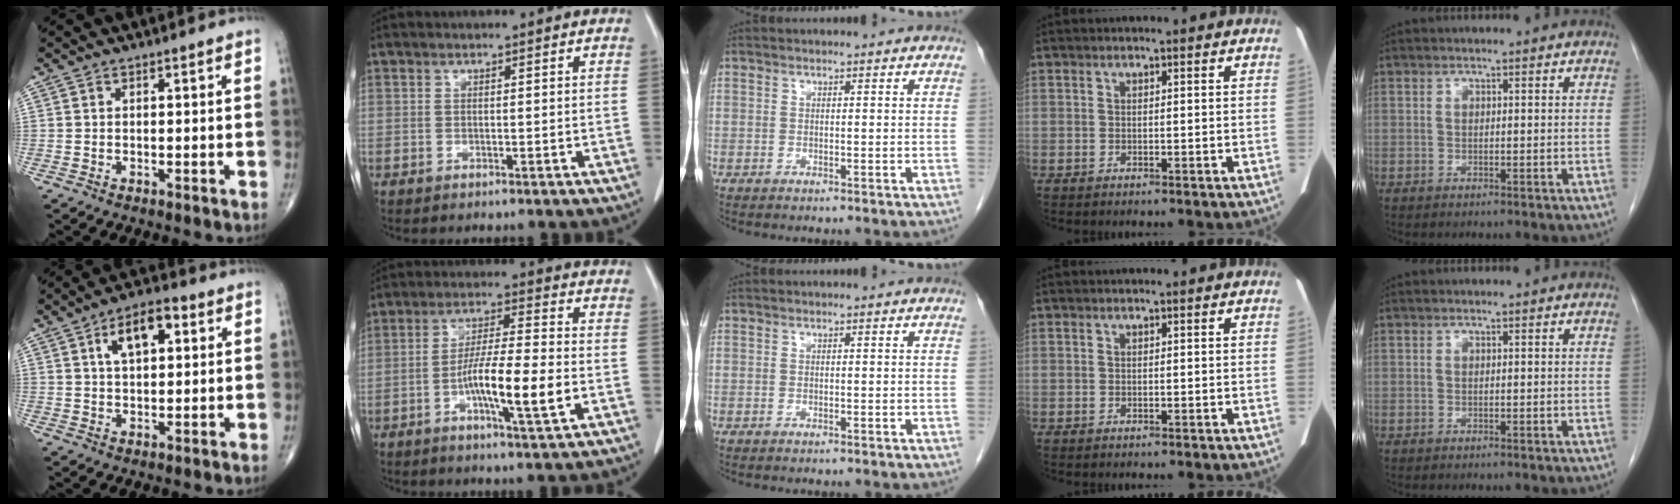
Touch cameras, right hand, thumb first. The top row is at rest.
{"thumb": {"total": 8.9, "force": [3.0, 4.5, 7.1], "torque": [-0.099, 0.008, 0.043]}, "index": {"total": 10.9, "force": [-3.1, 0.7, 10.4], "torque": [-0.186, -0.006, -0.058]}}